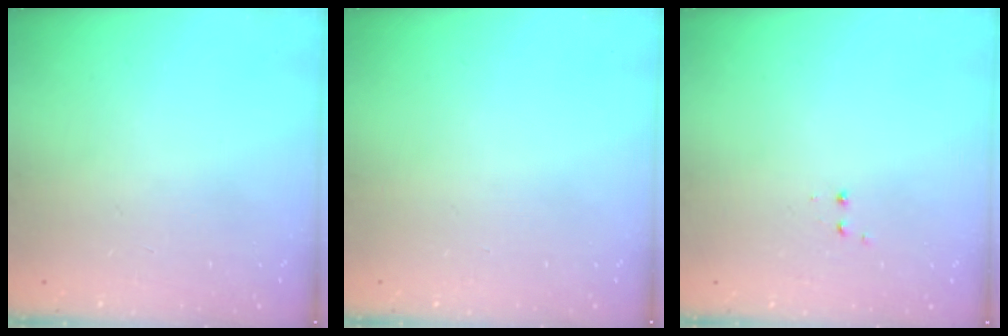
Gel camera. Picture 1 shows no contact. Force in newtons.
{"total": 0.0}
{"total": 1.2, "press": 1.1, "slide": 0.5}